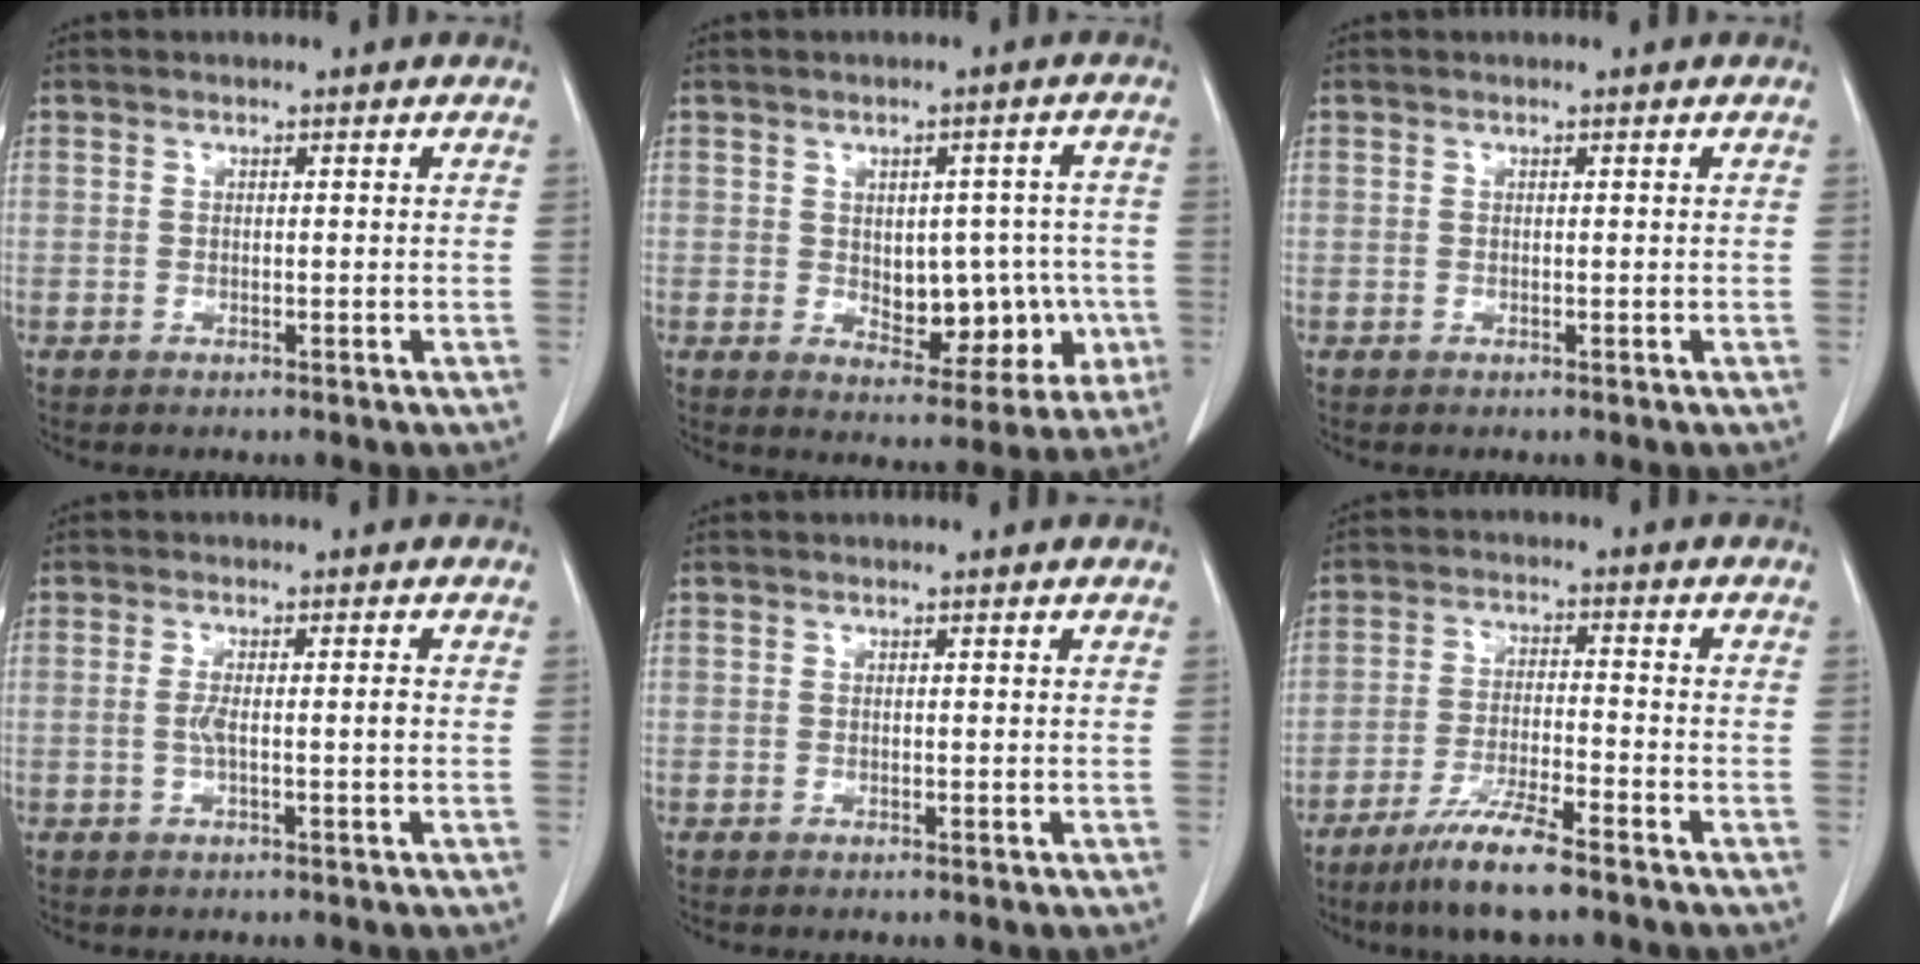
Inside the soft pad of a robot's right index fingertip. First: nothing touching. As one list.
[{"total": 9.6, "force": [-1.1, 5.8, 7.6], "torque": [-0.080, 0.022, 0.008]}, {"total": 0.0}, {"total": 2.4, "force": [-0.3, 0.2, 2.4], "torque": [-0.043, 0.002, -0.003]}, {"total": 0.0}, {"total": 8.1, "force": [-6.0, 0.3, 5.5], "torque": [-0.110, -0.021, -0.112]}]